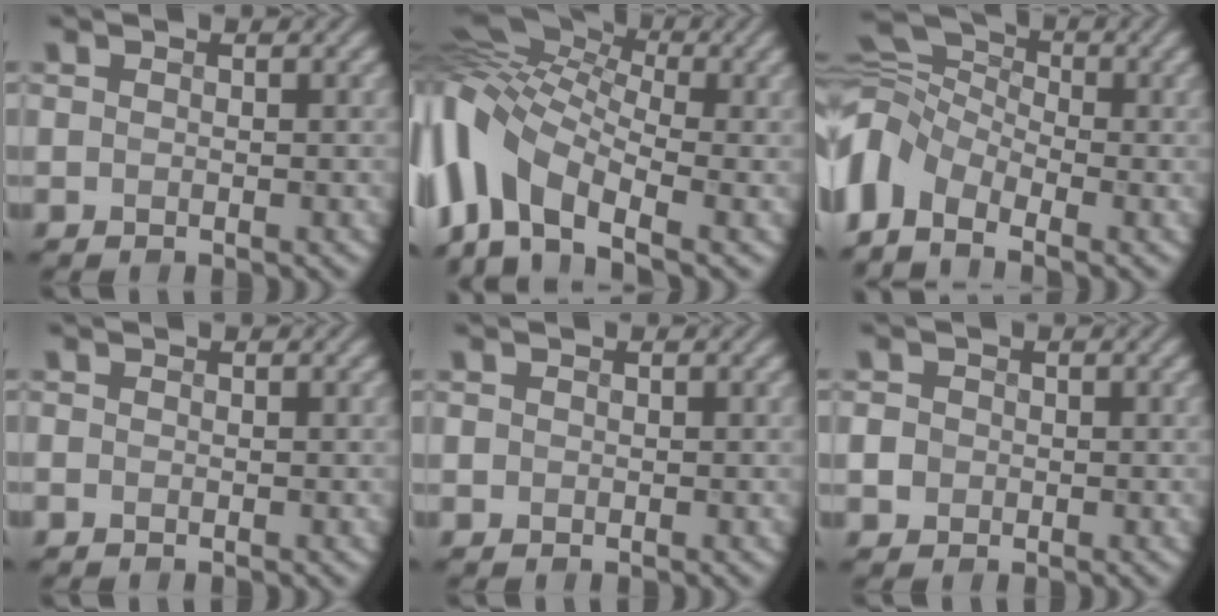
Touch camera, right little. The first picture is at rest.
{"total": 11.8, "force": [-2.1, 7.5, 8.9], "torque": [-0.195, 0.010, -0.058]}
{"total": 6.2, "force": [-2.7, 4.2, 3.7], "torque": [-0.082, 0.006, -0.075]}
{"total": 0.0}
{"total": 0.0}
{"total": 1.8, "force": [0.0, 1.7, 0.6], "torque": [0.000, 0.013, -0.006]}